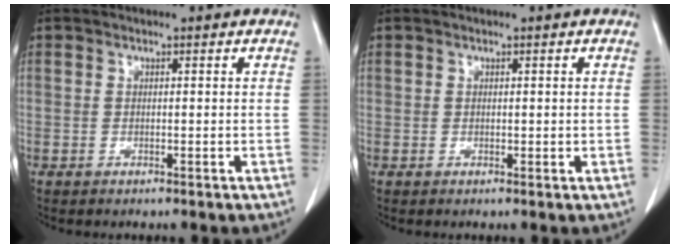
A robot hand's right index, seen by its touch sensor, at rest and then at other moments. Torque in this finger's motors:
{"motor_torque": [0.12, 0.02, -0.02, -0.01]}